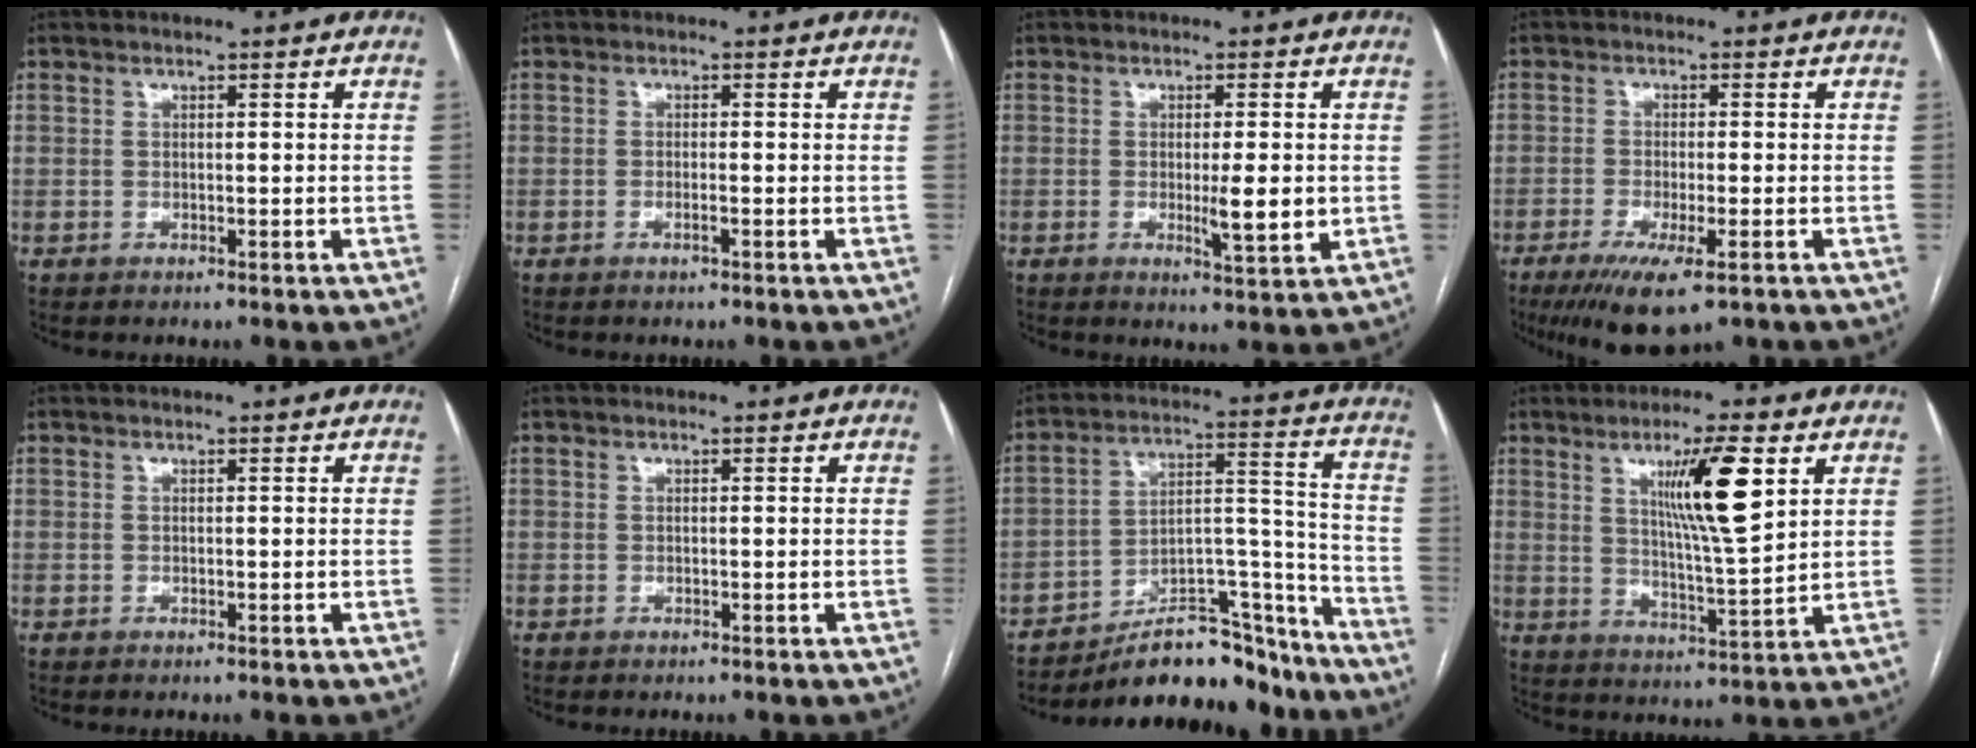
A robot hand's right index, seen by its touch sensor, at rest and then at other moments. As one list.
[{"total": 1.0, "force": [-0.5, 0.0, 0.9], "torque": [-0.019, 0.000, -0.008]}, {"total": 5.0, "force": [-0.5, 0.7, 5.0], "torque": [-0.076, -0.008, -0.005]}, {"total": 8.5, "force": [-5.0, 1.4, 6.8], "torque": [-0.115, -0.023, -0.079]}, {"total": 0.0}, {"total": 0.0}, {"total": 17.1, "force": [-15.4, 5.0, 5.6], "torque": [-0.069, 0.053, -0.238]}, {"total": 11.0, "force": [4.5, 0.4, 10.0], "torque": [-0.169, -0.007, 0.076]}]